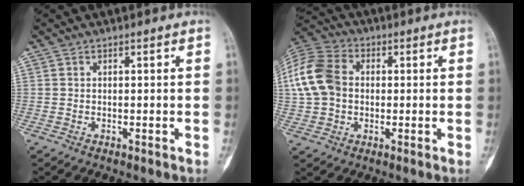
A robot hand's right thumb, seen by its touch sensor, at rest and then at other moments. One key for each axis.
{"total": 14.0, "fx": 0.8, "fy": 10.7, "fz": 8.9, "tx": -0.183, "ty": 0.024, "tz": 0.010}